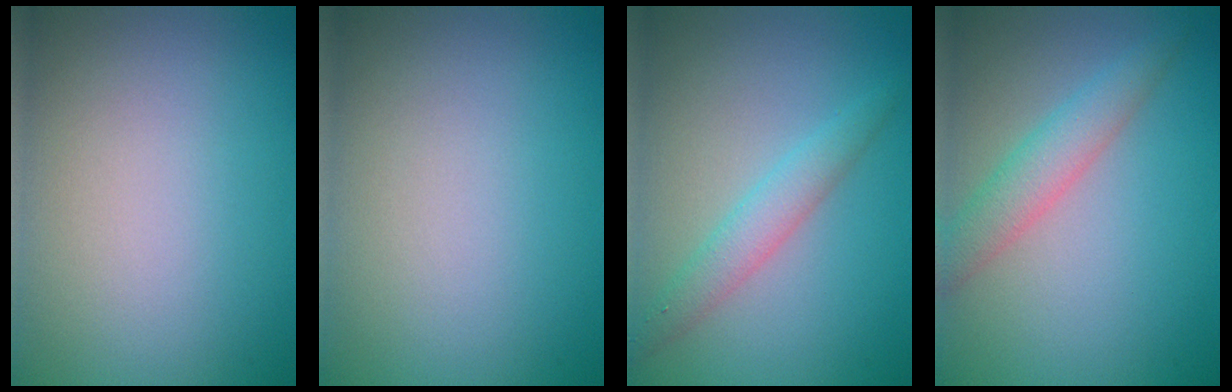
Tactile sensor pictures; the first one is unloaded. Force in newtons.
{"total": 0.0}
{"total": 2.5, "press": 2.5, "slide": 0.1}
{"total": 3.0, "press": 3.0, "slide": 0.1}